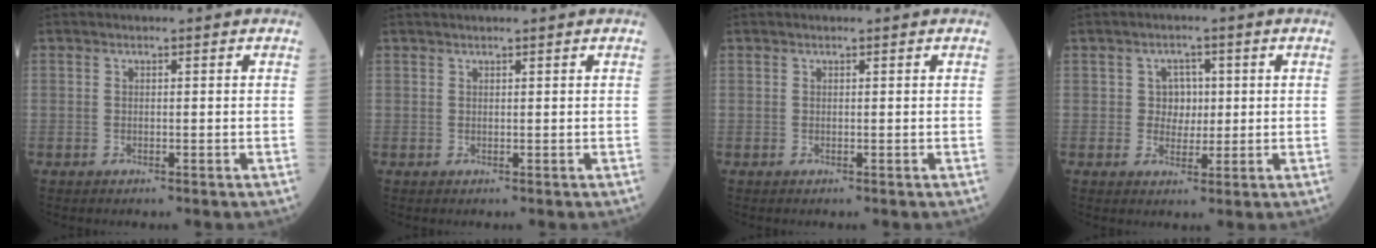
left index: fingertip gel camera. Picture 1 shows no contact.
{"total": 1.2, "force": [1.2, 0.1, 0.4], "torque": [-0.007, 0.020, 0.023]}
{"total": 0.0}
{"total": 3.2, "force": [0.5, 2.9, 1.3], "torque": [-0.016, 0.006, 0.006]}